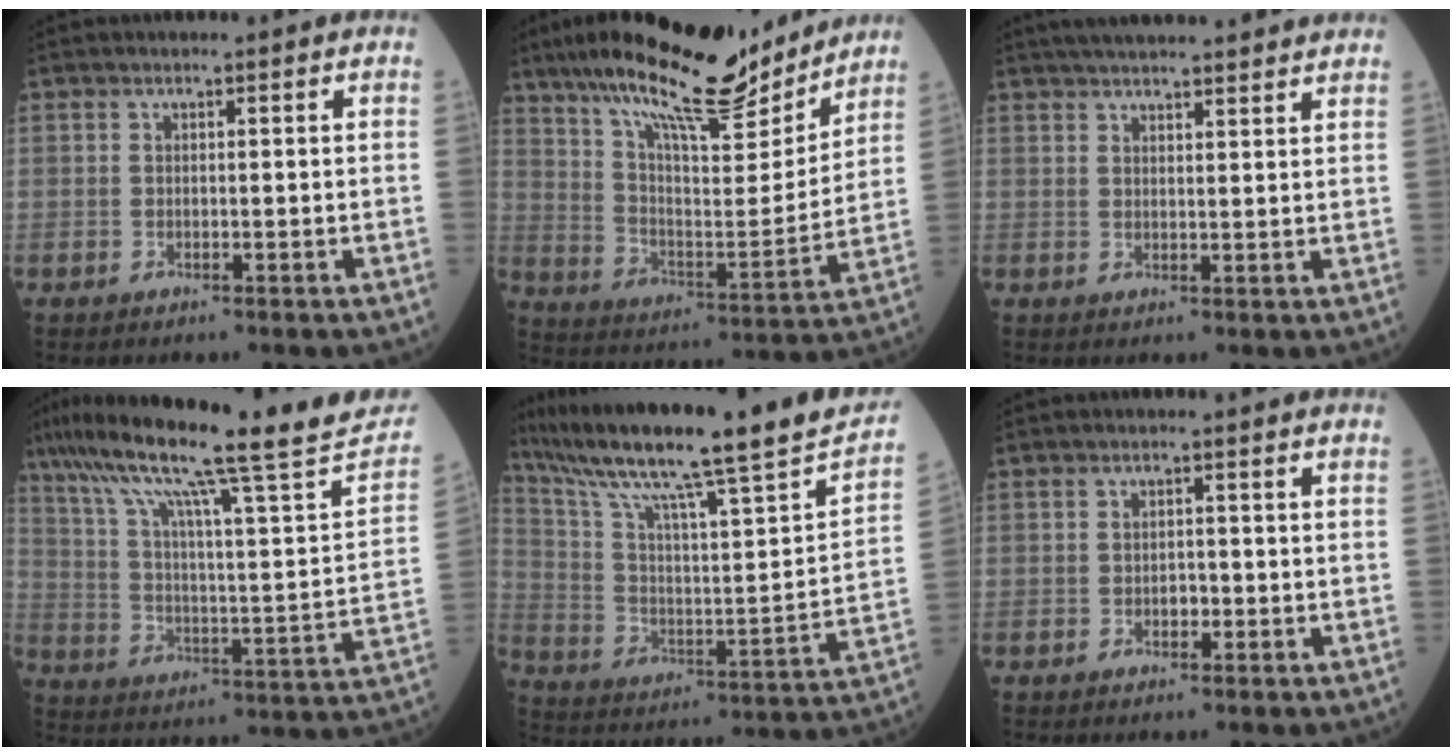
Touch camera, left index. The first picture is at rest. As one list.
[{"total": 21.1, "force": [17.2, 4.0, 11.4], "torque": [-0.200, 0.006, 0.281]}, {"total": 14.3, "force": [12.8, 1.5, 6.2], "torque": [-0.092, 0.038, 0.169]}, {"total": 28.3, "force": [22.6, 1.2, 17.0], "torque": [-0.279, -0.025, 0.315]}, {"total": 27.6, "force": [21.9, 0.6, 16.7], "torque": [-0.277, -0.023, 0.322]}, {"total": 1.4, "force": [-0.5, 0.8, 1.0], "torque": [-0.015, 0.003, -0.008]}]